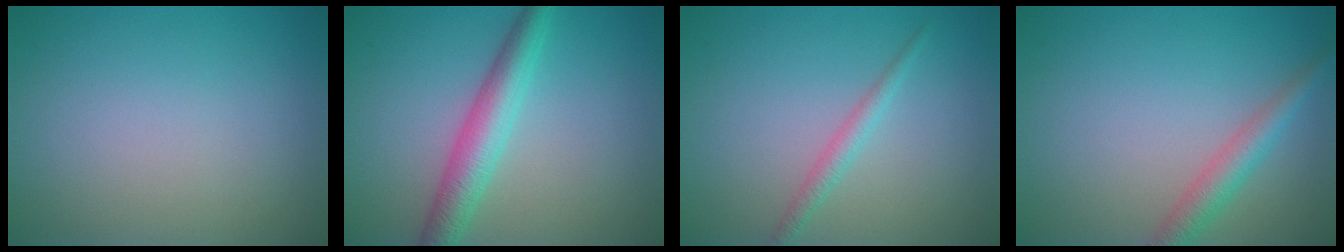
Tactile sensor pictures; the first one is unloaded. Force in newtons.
{"total": 4.3, "press": 4.3, "slide": 0.1}
{"total": 1.5, "press": 1.5, "slide": 0.0}
{"total": 2.8, "press": 2.8, "slide": 0.1}